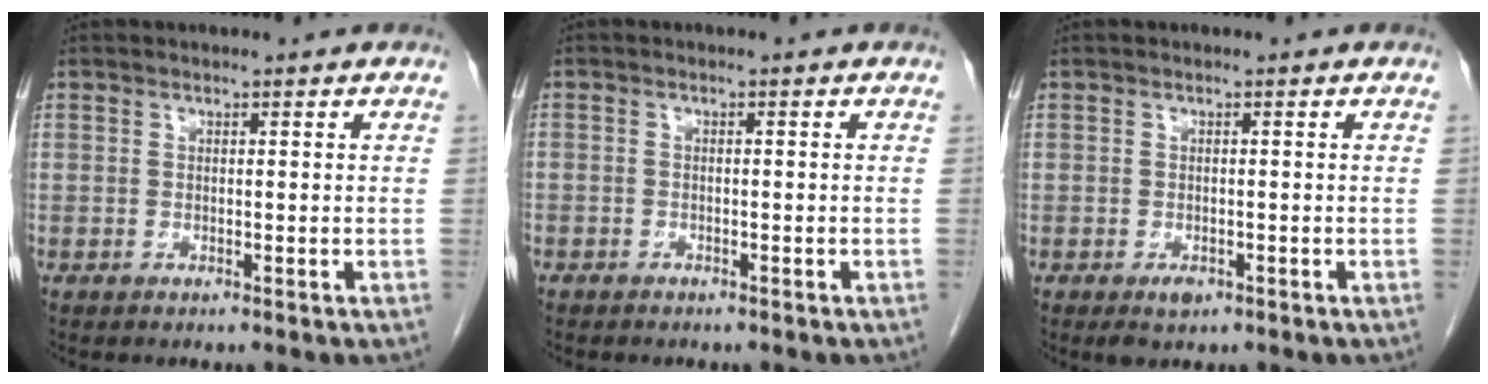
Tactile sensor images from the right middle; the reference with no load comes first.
{"total": 1.4, "force": [-1.1, 0.8, 0.3], "torque": [-0.011, 0.002, -0.018]}
{"total": 2.0, "force": [-1.1, 1.1, 1.3], "torque": [-0.021, -0.001, -0.011]}